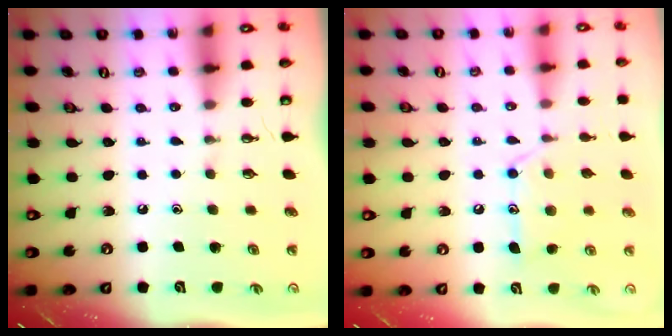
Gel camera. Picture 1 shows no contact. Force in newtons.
{"total": 13.0, "press": 12.9, "slide": 0.9}